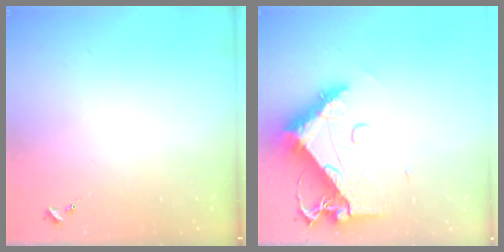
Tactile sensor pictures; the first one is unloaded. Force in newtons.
{"total": 15.2, "press": 15.1, "slide": 1.3}